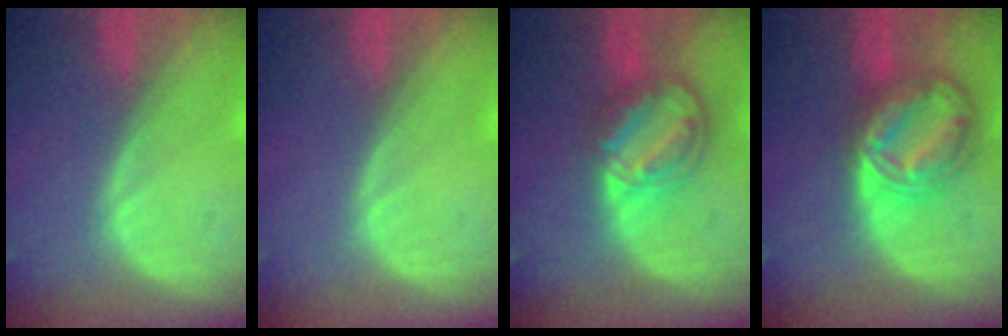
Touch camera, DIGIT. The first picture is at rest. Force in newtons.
{"total": 0.0}
{"total": 8.2, "press": 6.9, "slide": 4.4}
{"total": 8.8, "press": 8.7, "slide": 0.8}